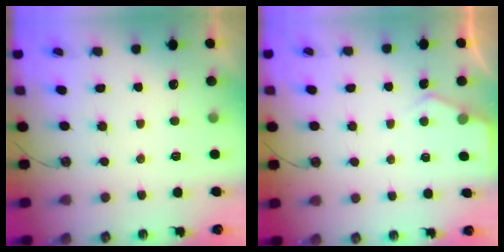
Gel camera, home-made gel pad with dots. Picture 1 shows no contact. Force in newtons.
{"total": 3.8, "press": 3.8, "slide": 0.6}